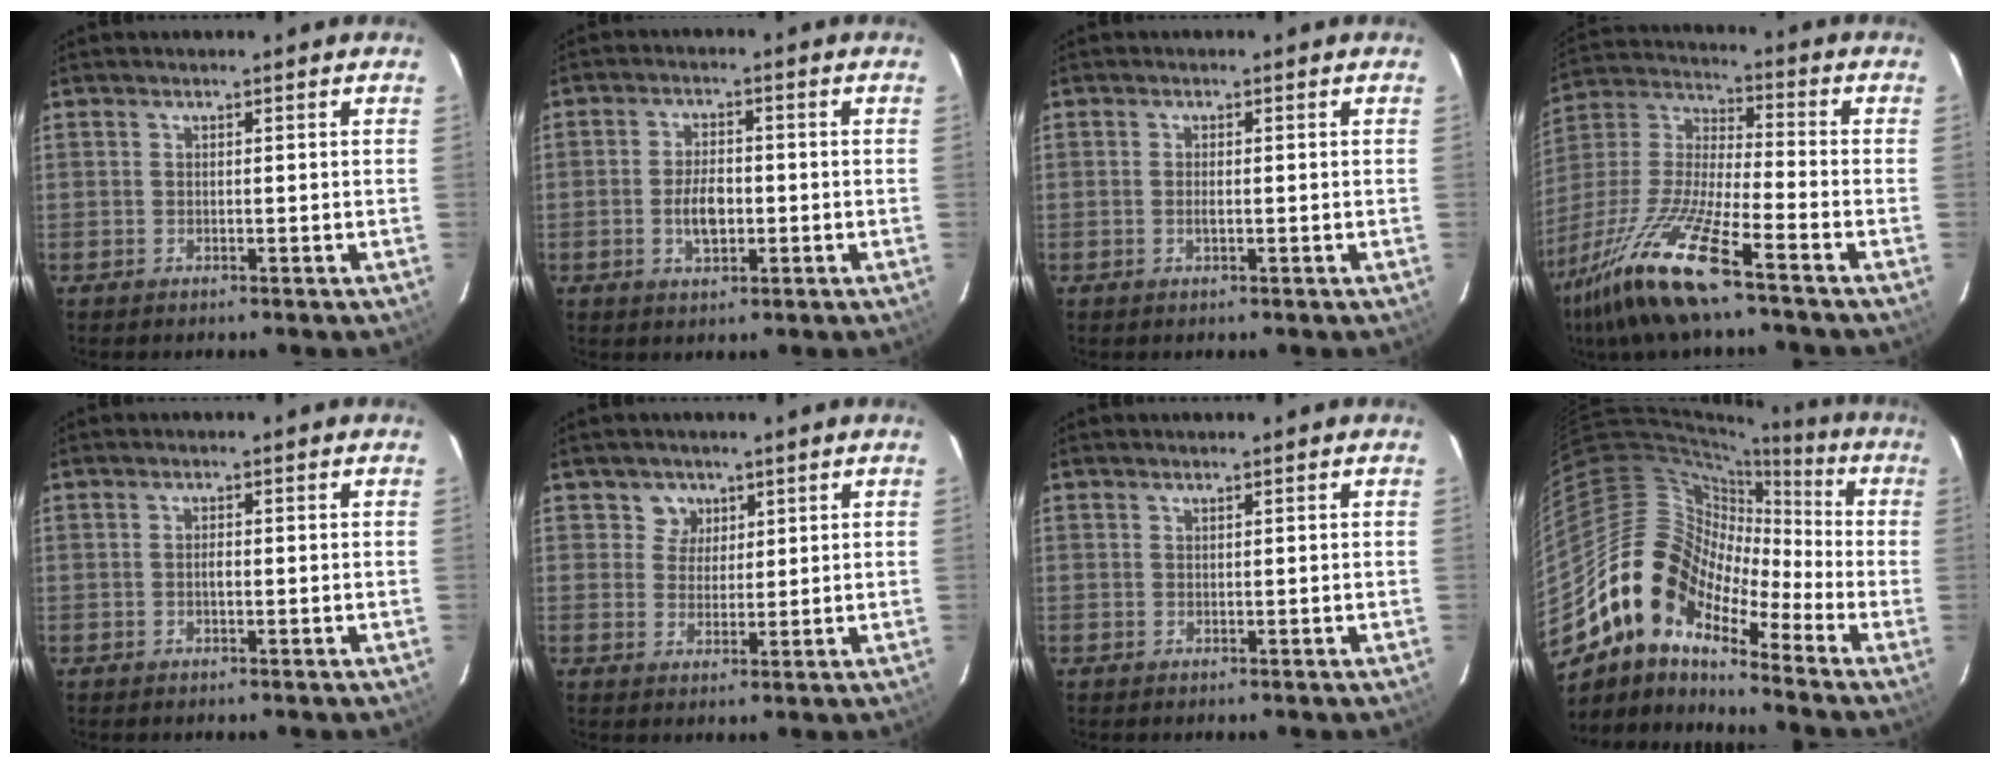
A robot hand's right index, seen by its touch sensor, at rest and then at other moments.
{"total": 5.6, "force": [-1.2, 3.0, 4.5], "torque": [-0.089, 0.003, -0.018]}
{"total": 1.3, "force": [-0.2, 0.5, 1.2], "torque": [-0.023, 0.001, -0.005]}
{"total": 18.1, "force": [-12.4, 2.0, 13.1], "torque": [-0.283, -0.024, -0.244]}
{"total": 1.8, "force": [-0.4, 0.6, 1.7], "torque": [-0.032, 0.004, -0.010]}
{"total": 3.8, "force": [1.9, 3.2, 0.1], "torque": [0.013, 0.011, 0.031]}
{"total": 0.0}
{"total": 14.2, "force": [-9.7, 7.7, 7.0], "torque": [-0.119, 0.017, -0.206]}